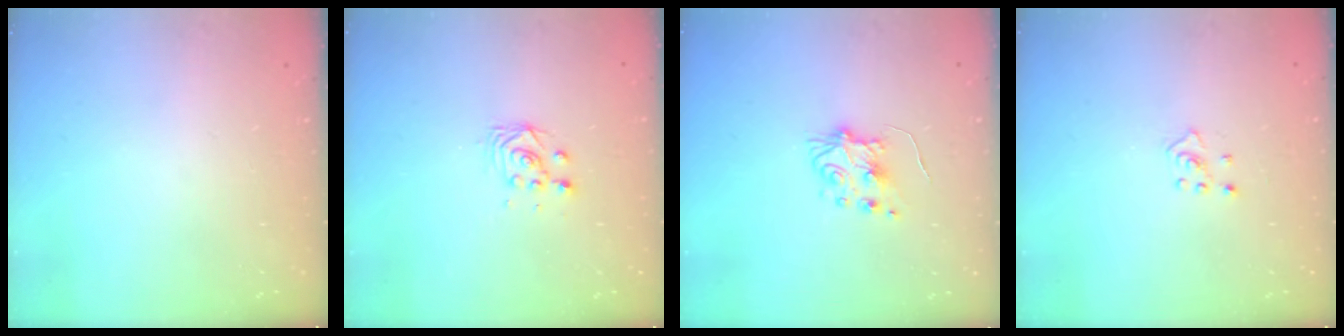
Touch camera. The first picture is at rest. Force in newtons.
{"total": 2.8, "press": 2.5, "slide": 1.3}
{"total": 6.4, "press": 6.4, "slide": 0.4}
{"total": 2.4, "press": 2.4, "slide": 0.5}